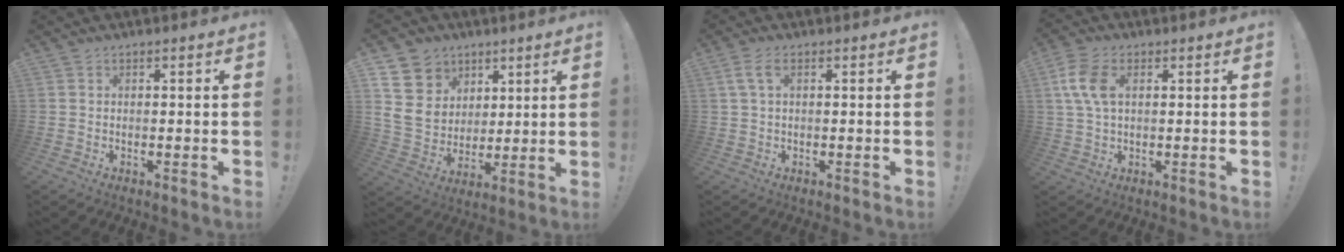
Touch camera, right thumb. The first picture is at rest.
{"total": 12.7, "force": [4.6, 11.3, 3.8], "torque": [-0.064, -0.026, 0.102]}
{"total": 3.5, "force": [1.3, 1.4, 3.0], "torque": [-0.051, 0.002, 0.023]}
{"total": 9.0, "force": [2.2, 5.4, 6.8], "torque": [-0.146, 0.001, 0.040]}